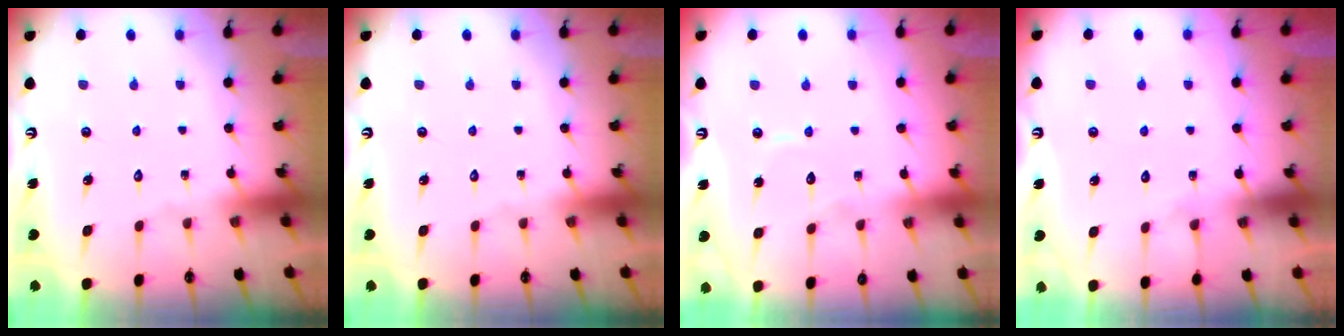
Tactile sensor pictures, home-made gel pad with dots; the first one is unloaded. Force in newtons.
{"total": 0.0}
{"total": 5.2, "press": 5.2, "slide": 0.4}
{"total": 3.8, "press": 3.8, "slide": 0.4}